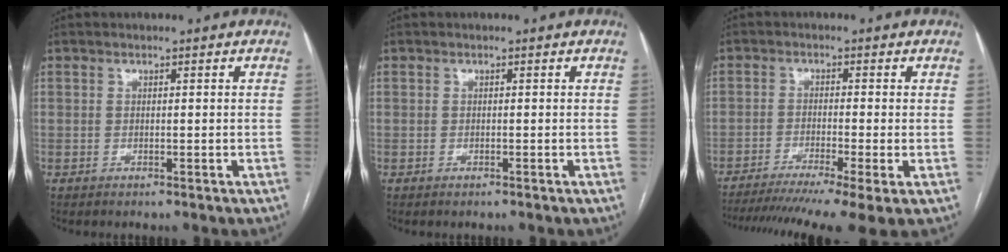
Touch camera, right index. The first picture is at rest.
{"total": 0.0}
{"total": 13.6, "force": [-9.8, 0.0, 9.4], "torque": [-0.142, -0.022, -0.153]}